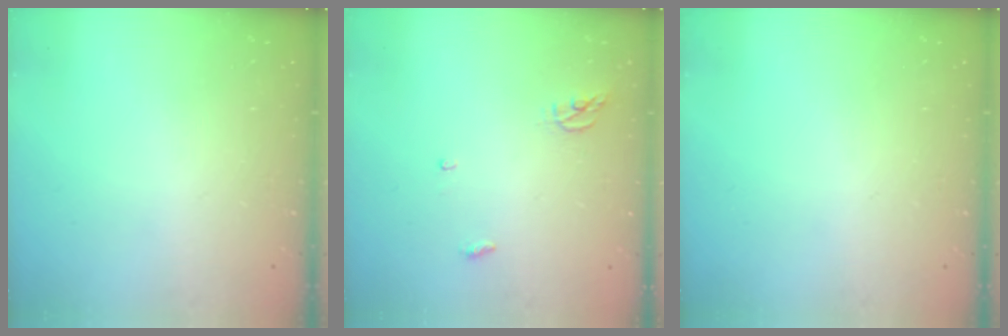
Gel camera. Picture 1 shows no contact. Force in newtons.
{"total": 3.5, "press": 3.5, "slide": 0.2}
{"total": 0.0}